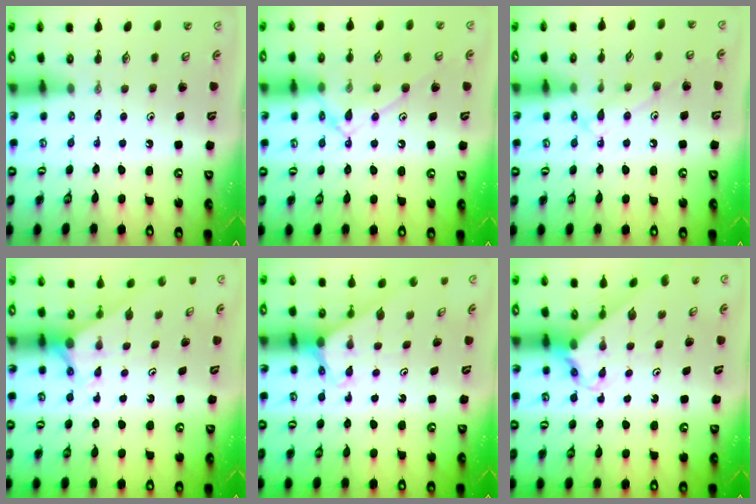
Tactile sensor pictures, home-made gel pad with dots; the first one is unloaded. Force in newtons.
{"total": 13.7, "press": 13.7, "slide": 0.9}
{"total": 10.1, "press": 10.1, "slide": 0.8}
{"total": 2.8, "press": 2.8, "slide": 0.0}
{"total": 2.7, "press": 2.7, "slide": 0.2}
{"total": 2.7, "press": 2.7, "slide": 0.3}